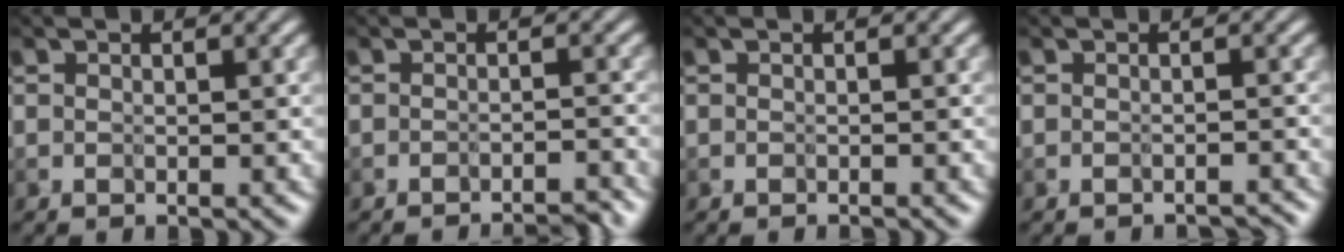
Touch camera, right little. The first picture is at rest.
{"total": 4.1, "force": [-3.5, -1.6, -1.4], "torque": [0.037, 0.003, -0.054]}
{"total": 0.5, "force": [-0.4, -0.3, -0.2], "torque": [0.007, 0.000, -0.007]}
{"total": 2.3, "force": [-1.8, -0.7, -1.3], "torque": [0.038, 0.006, -0.030]}